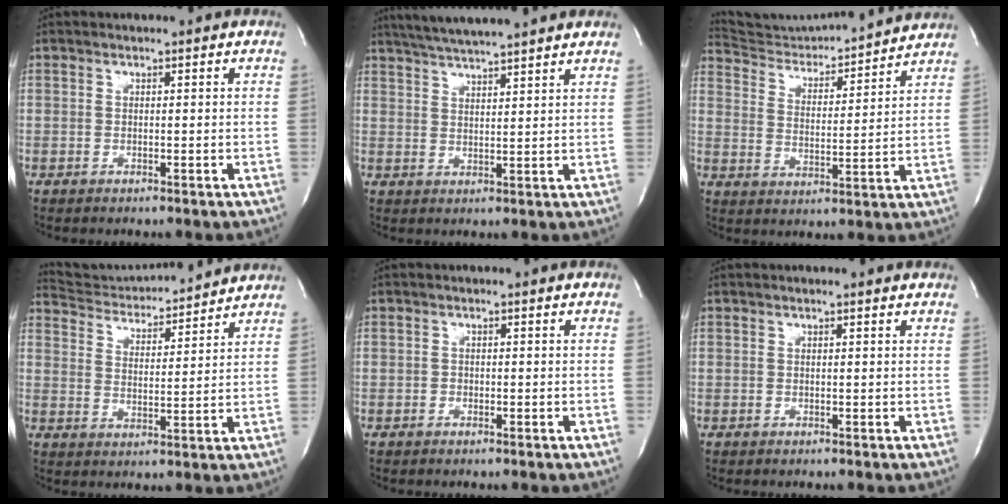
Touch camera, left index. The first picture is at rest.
{"total": 11.4, "force": [10.1, -0.3, 5.2], "torque": [-0.094, 0.026, 0.145]}
{"total": 14.8, "force": [14.6, 0.8, 2.2], "torque": [-0.042, -0.004, 0.218]}
{"total": 13.5, "force": [13.2, 1.2, 2.3], "torque": [-0.040, 0.009, 0.199]}
{"total": 0.6, "force": [-0.3, 0.4, 0.3], "torque": [-0.001, 0.003, -0.008]}
{"total": 1.2, "force": [1.1, -0.1, 0.5], "torque": [-0.018, 0.007, 0.013]}